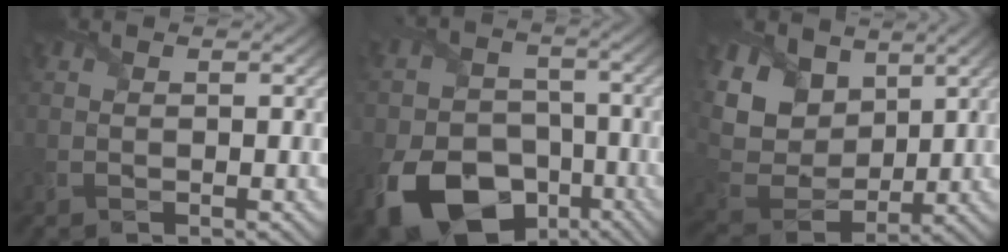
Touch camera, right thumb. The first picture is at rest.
{"total": 16.2, "force": [-7.9, 11.5, 8.4], "torque": [-0.200, -0.055, -0.140]}
{"total": 12.4, "force": [6.0, 8.7, 6.4], "torque": [-0.213, 0.041, 0.107]}